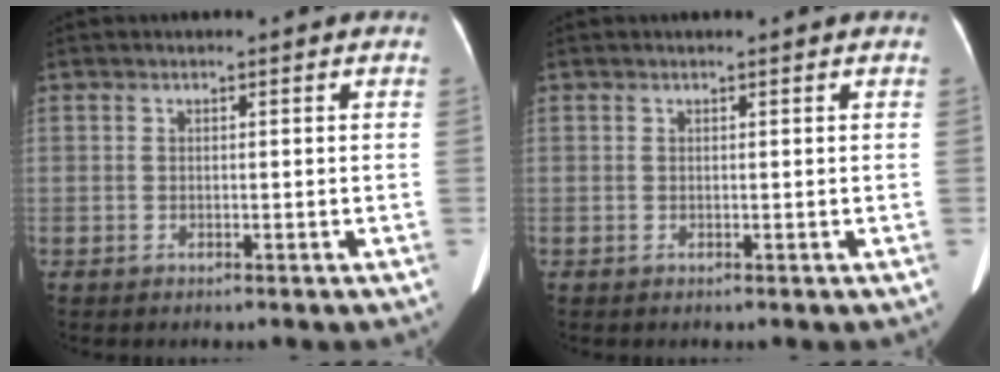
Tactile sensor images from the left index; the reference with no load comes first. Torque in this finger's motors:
{"motor_torque": [-0.16, -0.33, 0.06, 0.02]}